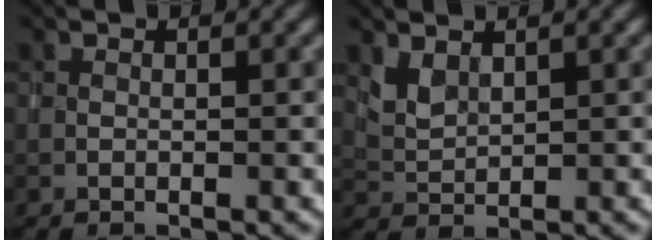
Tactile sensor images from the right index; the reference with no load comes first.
{"total": 2.0, "force": [1.4, 1.1, 1.0], "torque": [-0.029, -0.003, 0.035]}